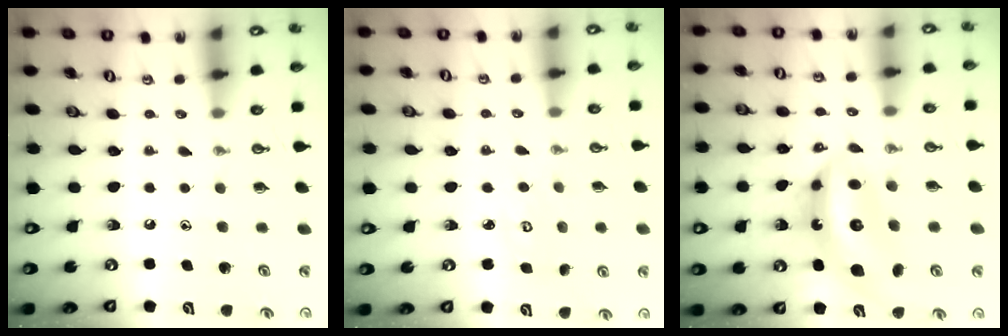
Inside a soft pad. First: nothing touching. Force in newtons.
{"total": 4.0, "press": 4.0, "slide": 0.3}
{"total": 13.7, "press": 13.6, "slide": 1.8}